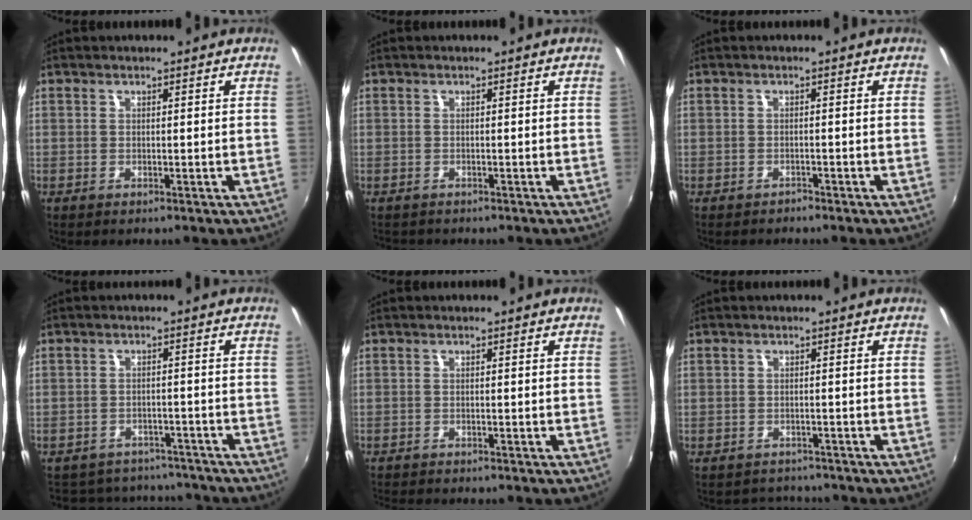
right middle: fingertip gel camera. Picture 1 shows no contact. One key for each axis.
{"total": 1.2, "fx": -1.0, "fy": 0.6, "fz": 0.0, "tx": -0.005, "ty": -0.001, "tz": -0.018}
{"total": 1.1, "fx": -1.1, "fy": 0.2, "fz": 0.0, "tx": -0.003, "ty": -0.001, "tz": -0.018}
{"total": 12.6, "fx": -10.8, "fy": 5.8, "fz": 2.9, "tx": -0.072, "ty": 0.032, "tz": -0.136}
{"total": 4.0, "fx": -3.8, "fy": 0.5, "fz": 1.2, "tx": -0.035, "ty": -0.017, "tz": -0.063}
{"total": 3.9, "fx": -3.3, "fy": 2.0, "fz": -0.3, "tx": -0.001, "ty": 0.014, "tz": -0.054}